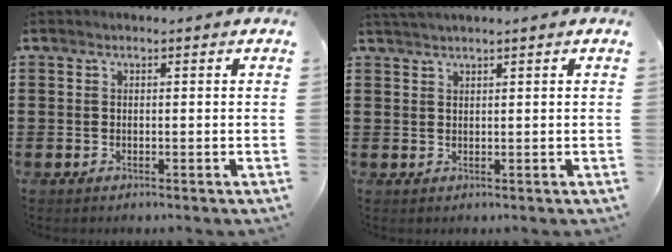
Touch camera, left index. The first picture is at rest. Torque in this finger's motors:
{"motor_torque": [0.27, -0.10, 0.13, 0.05]}